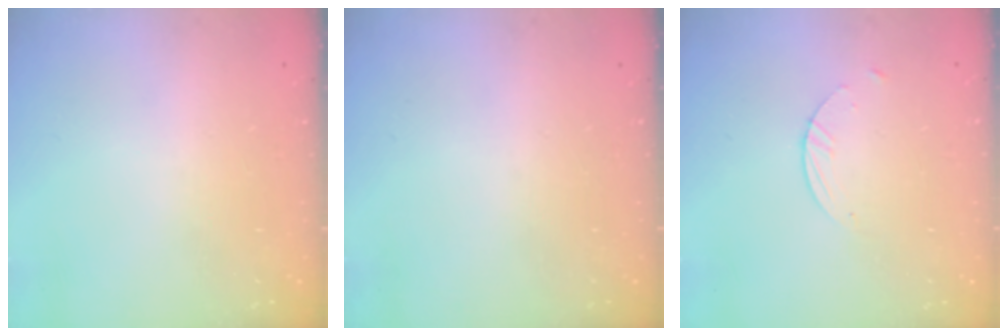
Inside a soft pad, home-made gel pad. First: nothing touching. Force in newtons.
{"total": 0.0}
{"total": 2.1, "press": 2.1, "slide": 0.2}